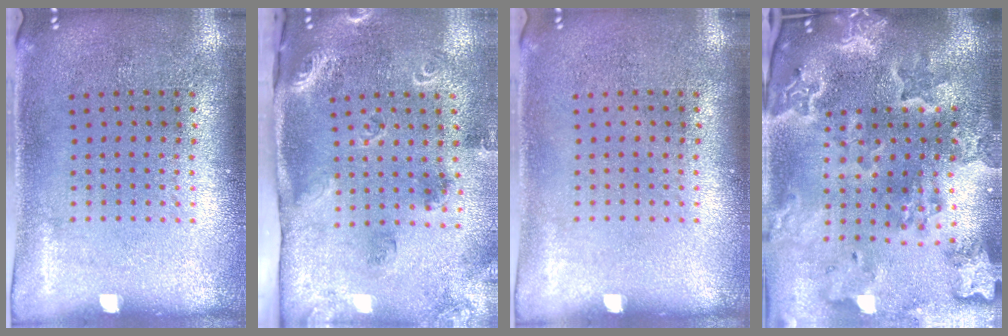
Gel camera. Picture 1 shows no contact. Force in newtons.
{"total": 1.9, "press": 1.8, "slide": 0.6}
{"total": 0.0}
{"total": 4.6, "press": 3.7, "slide": 2.8}